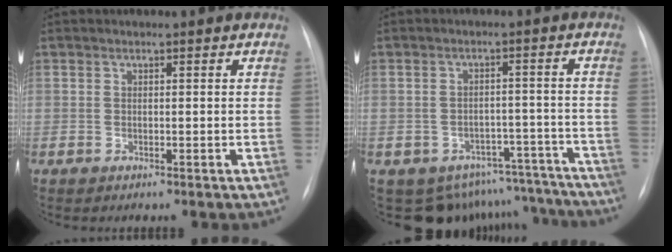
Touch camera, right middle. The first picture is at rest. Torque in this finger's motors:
{"motor_torque": [-0.47, -0.97, -0.05, 0.01]}